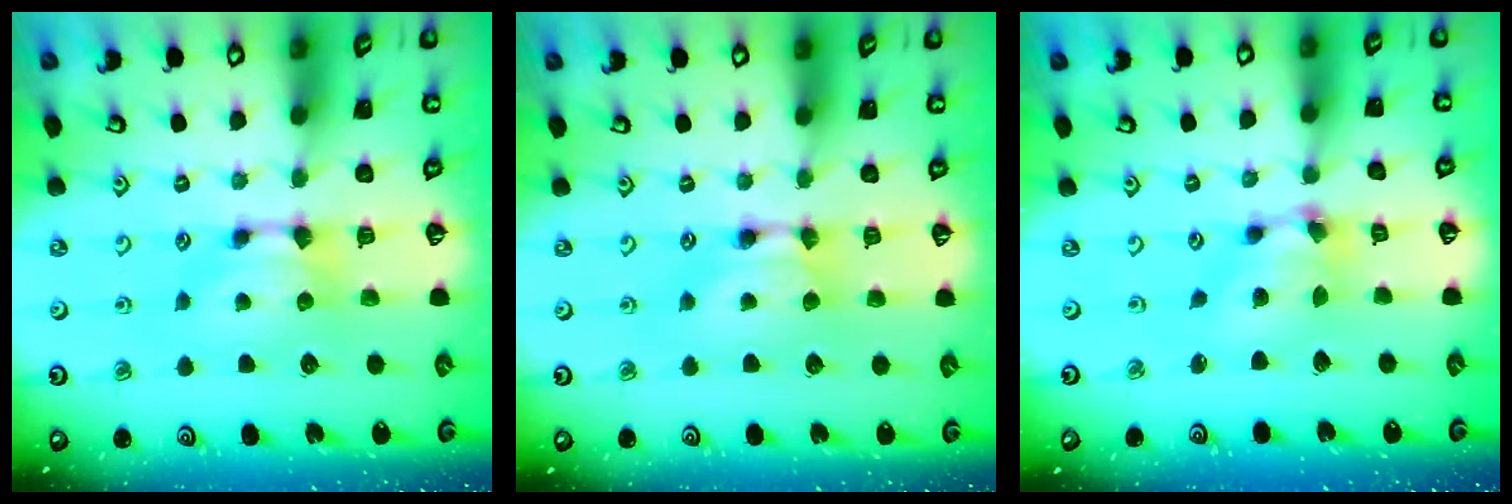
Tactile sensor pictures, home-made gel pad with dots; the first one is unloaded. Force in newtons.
{"total": 1.7, "press": 1.7, "slide": 0.1}
{"total": 5.9, "press": 5.5, "slide": 1.9}